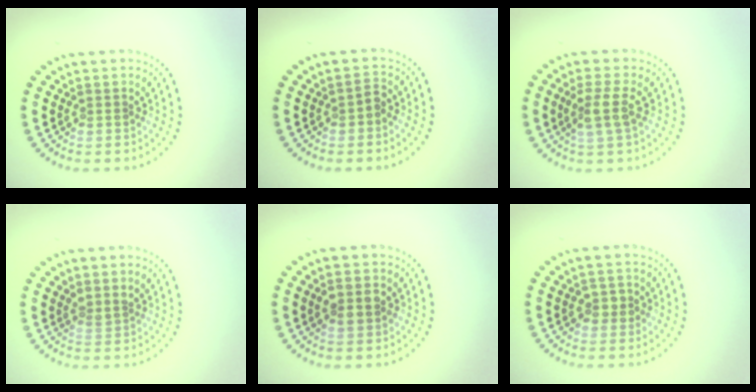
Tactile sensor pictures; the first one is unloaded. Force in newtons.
{"total": 1.0, "press": 0.9, "slide": 0.4}
{"total": 2.4, "press": 2.0, "slide": 1.3}
{"total": 1.0, "press": 0.5, "slide": 0.8}
{"total": 2.0, "press": 2.0, "slide": 0.1}
{"total": 1.5, "press": 1.5, "slide": 0.3}